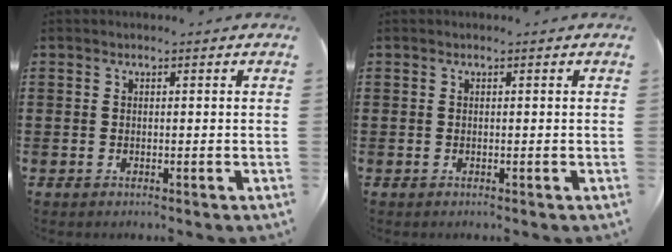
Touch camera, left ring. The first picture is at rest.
{"total": 0.0}